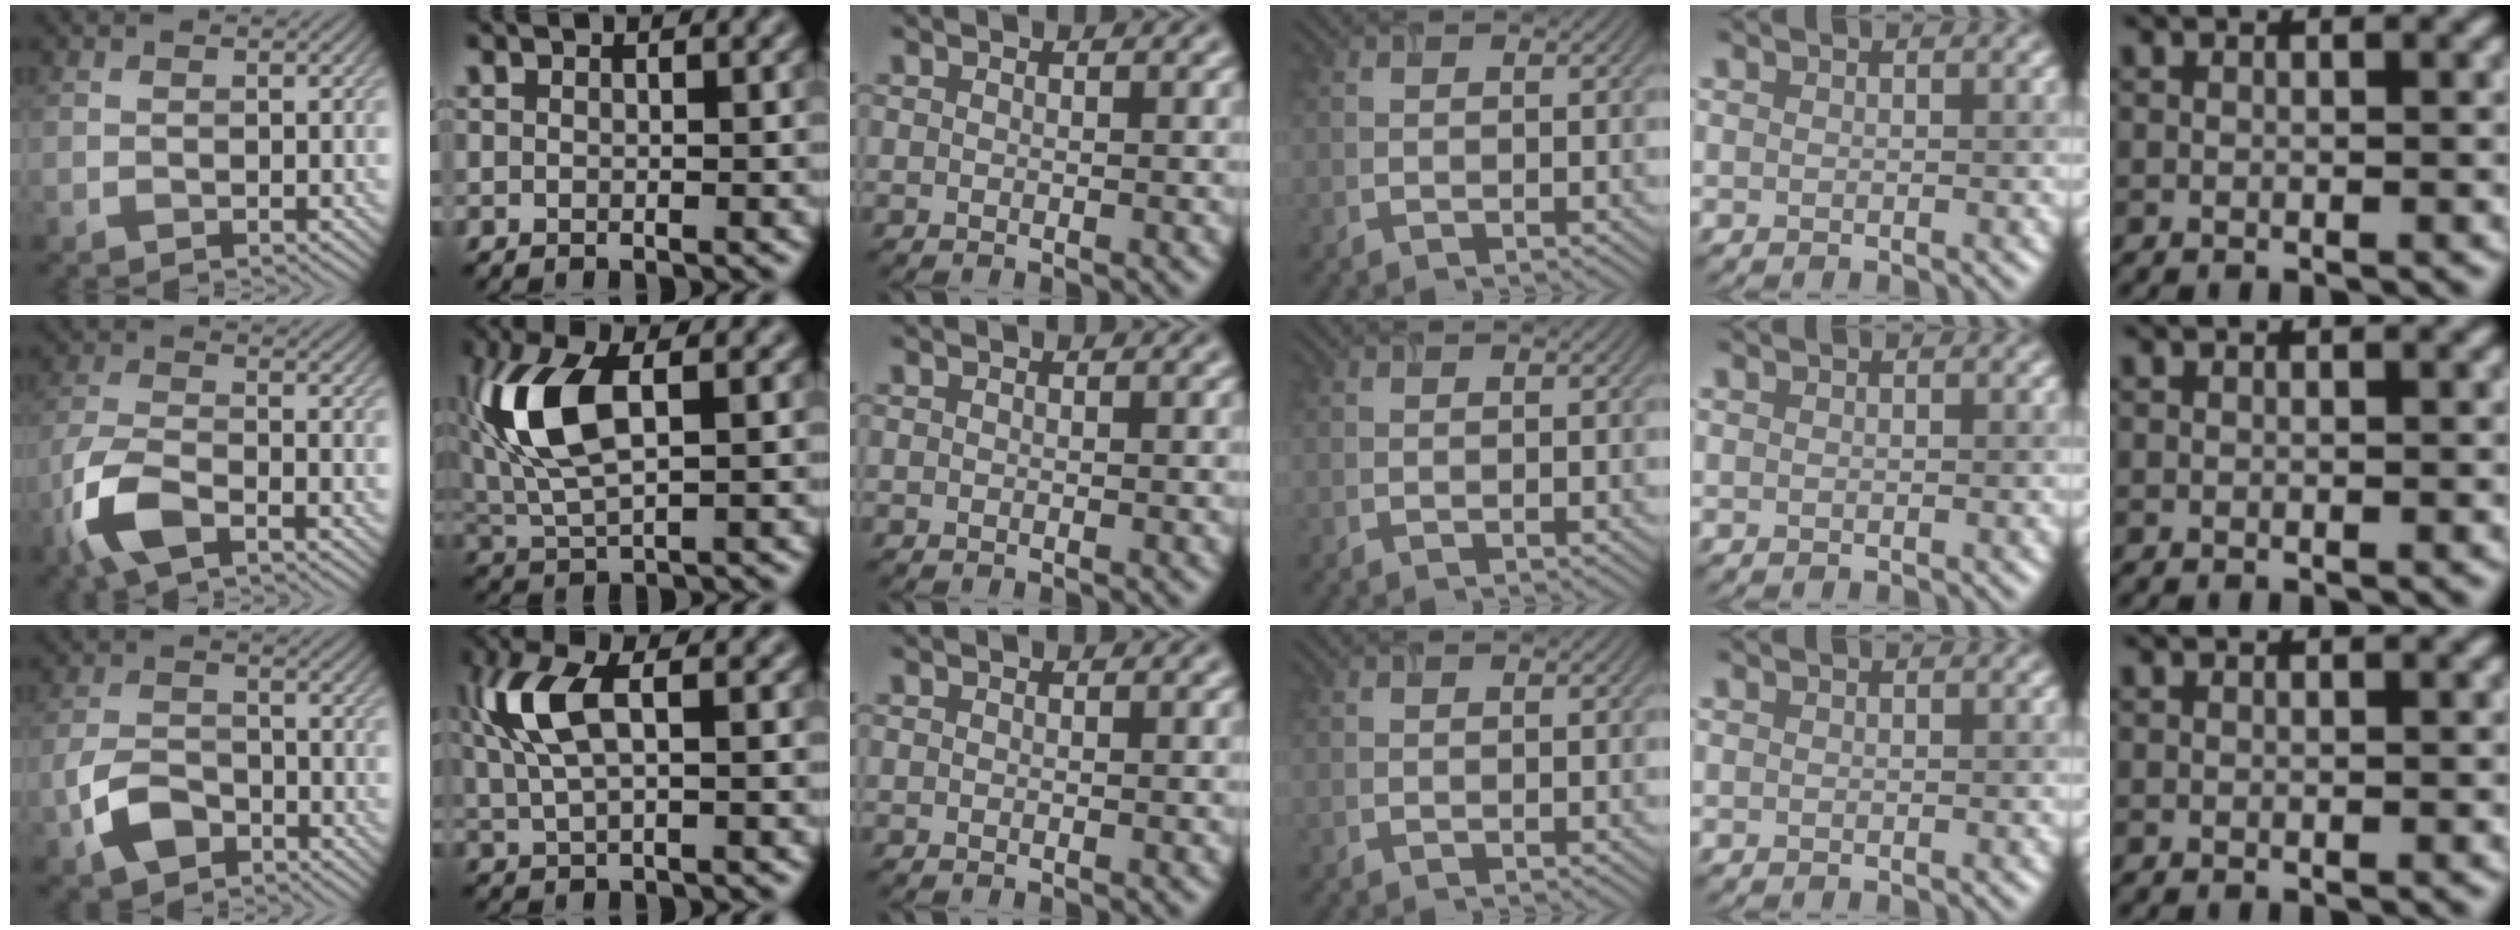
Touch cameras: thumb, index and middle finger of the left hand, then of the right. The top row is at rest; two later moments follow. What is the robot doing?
{"motion": "insert", "object": "airpods case & airpods"}